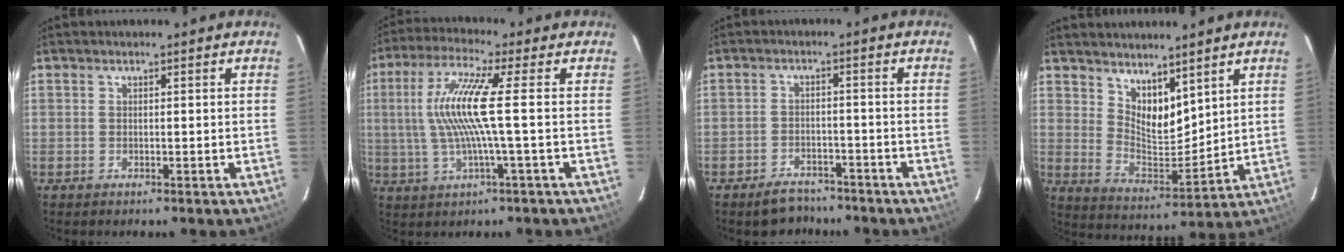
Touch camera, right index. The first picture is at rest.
{"total": 10.7, "force": [0.2, -0.4, 10.7], "torque": [-0.214, 0.002, 0.008]}
{"total": 6.0, "force": [-4.9, 3.1, 1.4], "torque": [-0.039, 0.012, -0.066]}
{"total": 8.9, "force": [6.3, 4.2, 4.6], "torque": [-0.070, -0.008, 0.124]}